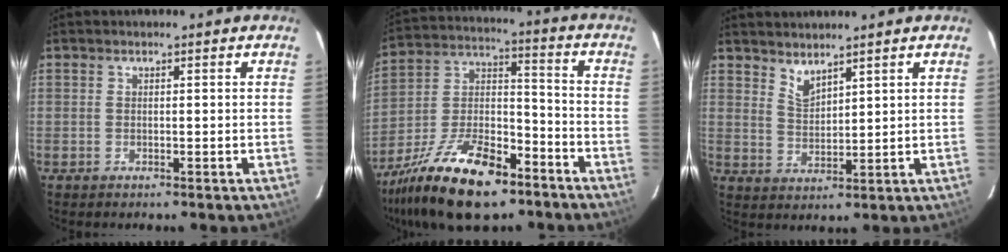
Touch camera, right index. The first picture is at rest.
{"total": 21.0, "force": [-13.3, 9.3, 13.2], "torque": [-0.267, -0.005, -0.230]}
{"total": 3.8, "force": [3.4, 0.9, 1.5], "torque": [-0.025, -0.006, 0.063]}